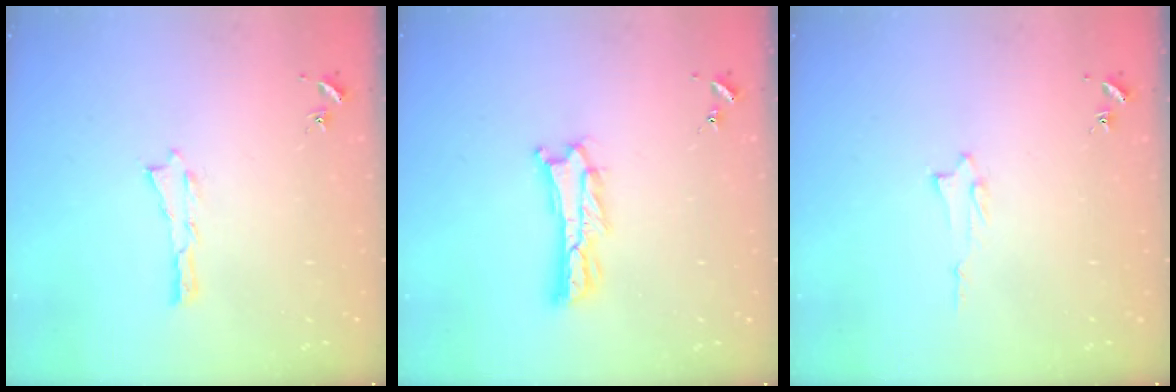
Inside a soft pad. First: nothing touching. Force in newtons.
{"total": 3.0, "press": 2.9, "slide": 0.4}
{"total": 1.3, "press": 1.3, "slide": 0.2}